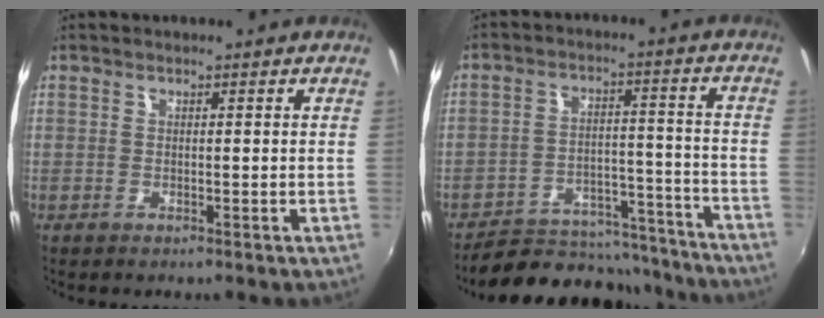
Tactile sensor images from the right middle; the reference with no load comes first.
{"total": 19.0, "force": [-17.0, 6.9, 5.2], "torque": [-0.102, 0.040, -0.214]}